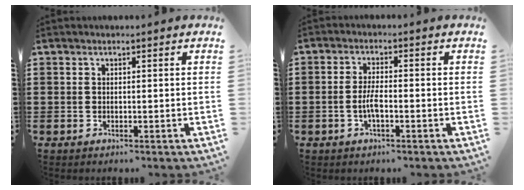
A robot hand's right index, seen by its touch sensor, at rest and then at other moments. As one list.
[{"total": 3.2, "force": [-0.9, 0.8, 2.9], "torque": [-0.065, -0.001, -0.021]}]